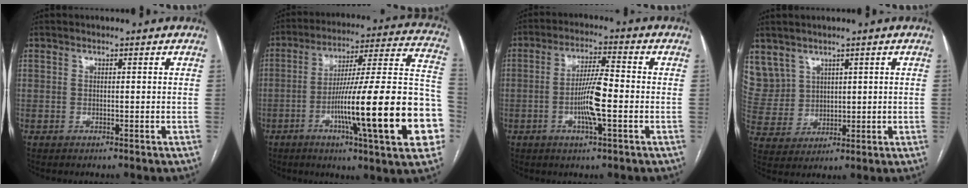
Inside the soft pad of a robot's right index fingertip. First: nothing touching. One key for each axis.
{"total": 26.9, "fx": -7.7, "fy": 1.6, "fz": 25.7, "tx": -0.298, "ty": 0.004, "tz": -0.120}
{"total": 7.6, "fx": -1.7, "fy": 0.7, "fz": 7.4, "tx": -0.141, "ty": 0.001, "tz": -0.035}
{"total": 10.3, "fx": 5.6, "fy": 8.4, "fz": 1.8, "tx": -0.066, "ty": 0.036, "tz": 0.143}